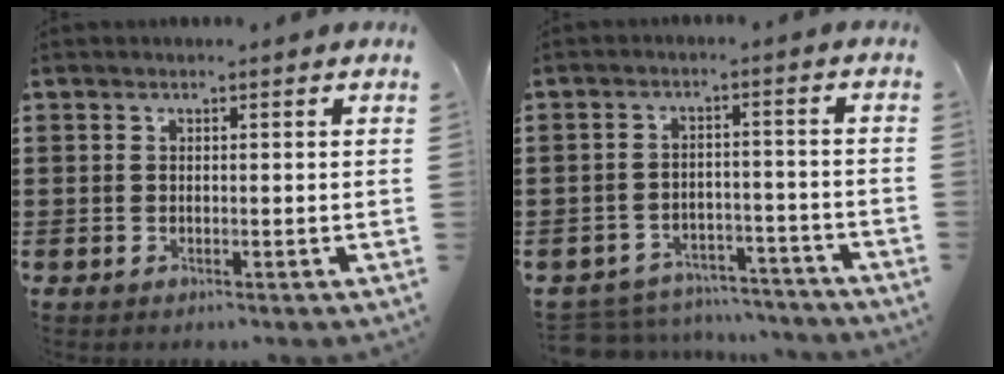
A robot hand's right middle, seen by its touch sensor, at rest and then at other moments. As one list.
[{"total": 5.4, "force": [-5.3, 0.9, 0.2], "torque": [-0.009, 0.012, -0.110]}]